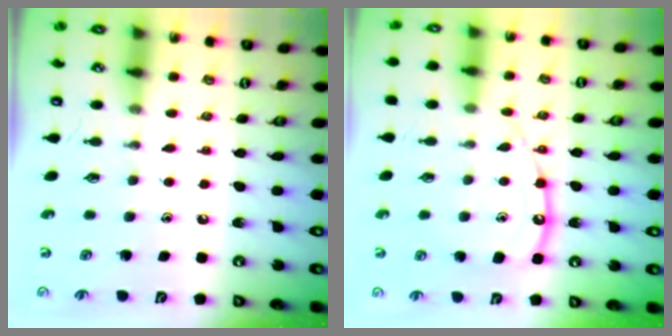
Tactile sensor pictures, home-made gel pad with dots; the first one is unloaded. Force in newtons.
{"total": 12.8, "press": 12.7, "slide": 1.1}